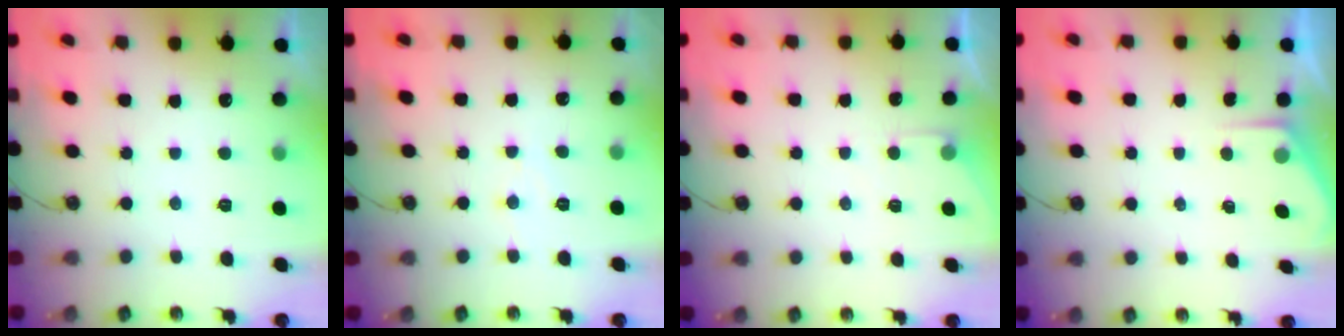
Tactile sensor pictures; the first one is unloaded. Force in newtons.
{"total": 4.7, "press": 4.6, "slide": 0.7}
{"total": 3.1, "press": 3.1, "slide": 0.5}
{"total": 3.0, "press": 3.0, "slide": 0.4}